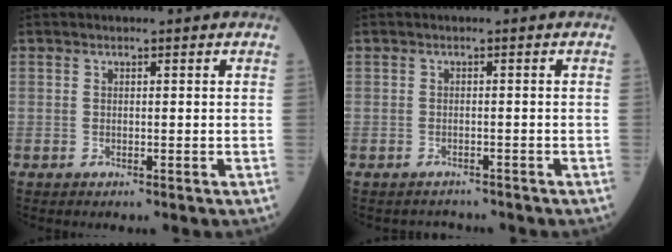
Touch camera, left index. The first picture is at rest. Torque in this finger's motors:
{"motor_torque": [-0.22, 0.38, -1.06, -0.21]}